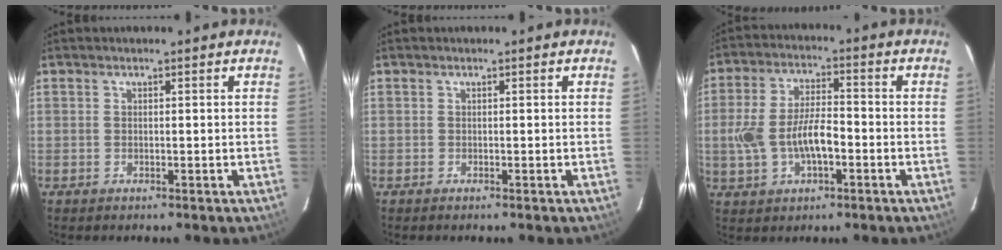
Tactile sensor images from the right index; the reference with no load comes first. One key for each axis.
{"total": 0.0}
{"total": 10.3, "fx": -2.5, "fy": 4.8, "fz": 8.8, "tx": -0.183, "ty": 0.008, "tz": -0.039}